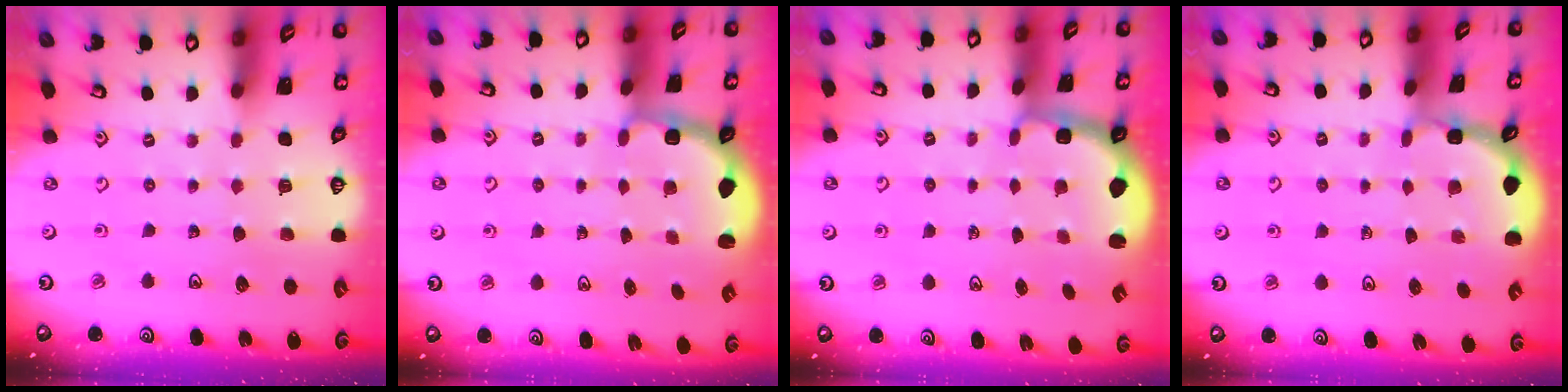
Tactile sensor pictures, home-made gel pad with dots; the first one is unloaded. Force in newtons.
{"total": 2.8, "press": 2.2, "slide": 1.7}
{"total": 2.4, "press": 1.1, "slide": 2.2}
{"total": 1.7, "press": 1.7, "slide": 0.1}